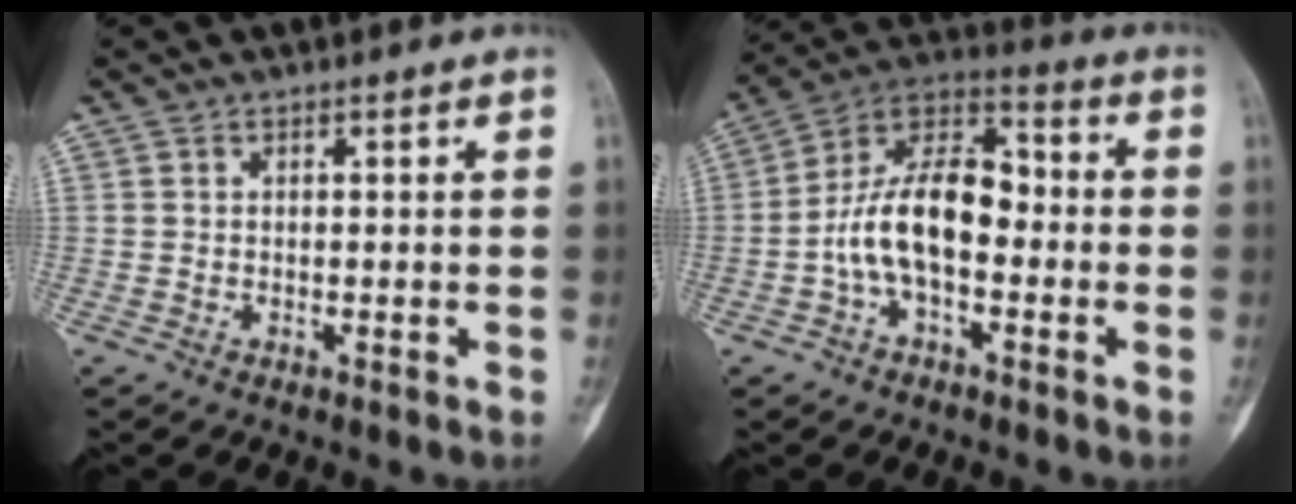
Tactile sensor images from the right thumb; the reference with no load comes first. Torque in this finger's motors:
{"motor_torque": [1.14, 1.06, 1.49, -0.30, 0.14]}